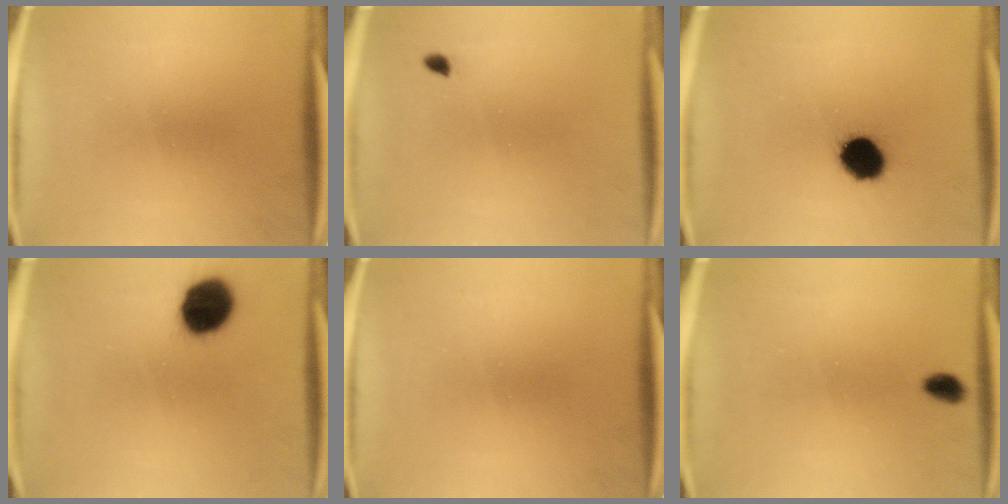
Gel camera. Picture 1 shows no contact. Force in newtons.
{"total": 0.9}
{"total": 10.0}
{"total": 12.2}
{"total": 0.0}
{"total": 2.1}